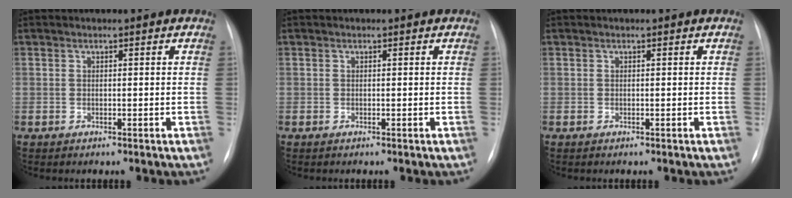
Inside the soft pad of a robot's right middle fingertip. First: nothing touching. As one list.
[{"total": 0.0}, {"total": 0.0}]